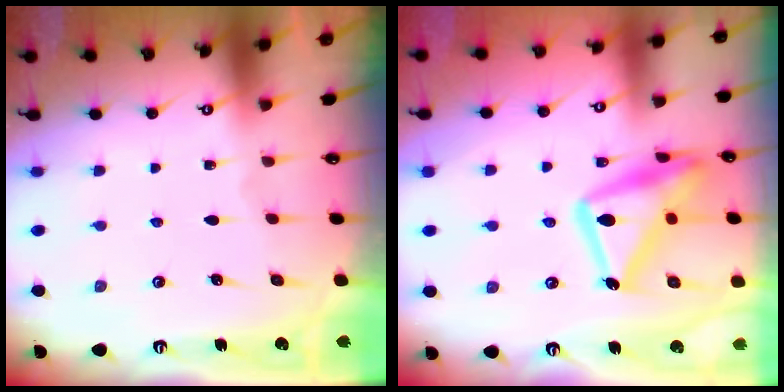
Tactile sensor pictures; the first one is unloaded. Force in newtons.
{"total": 20.7, "press": 20.6, "slide": 1.3}